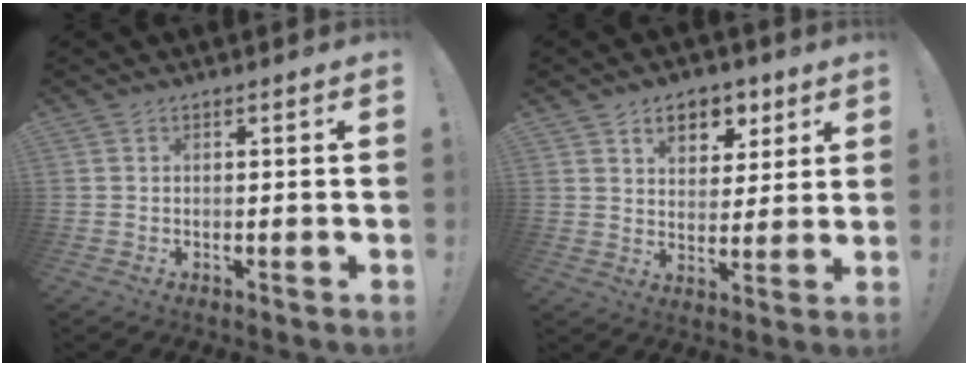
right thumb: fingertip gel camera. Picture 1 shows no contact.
{"total": 8.8, "force": [4.9, 6.1, 4.0], "torque": [-0.041, -0.032, 0.088]}